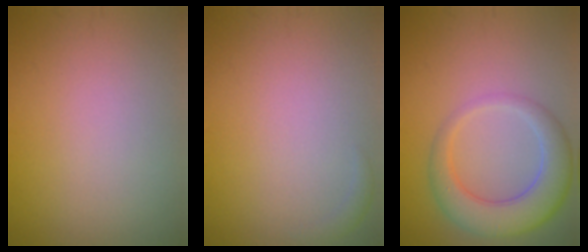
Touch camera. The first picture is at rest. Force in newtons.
{"total": 0.9, "press": 0.9, "slide": 0.1}
{"total": 5.8, "press": 5.8, "slide": 0.5}